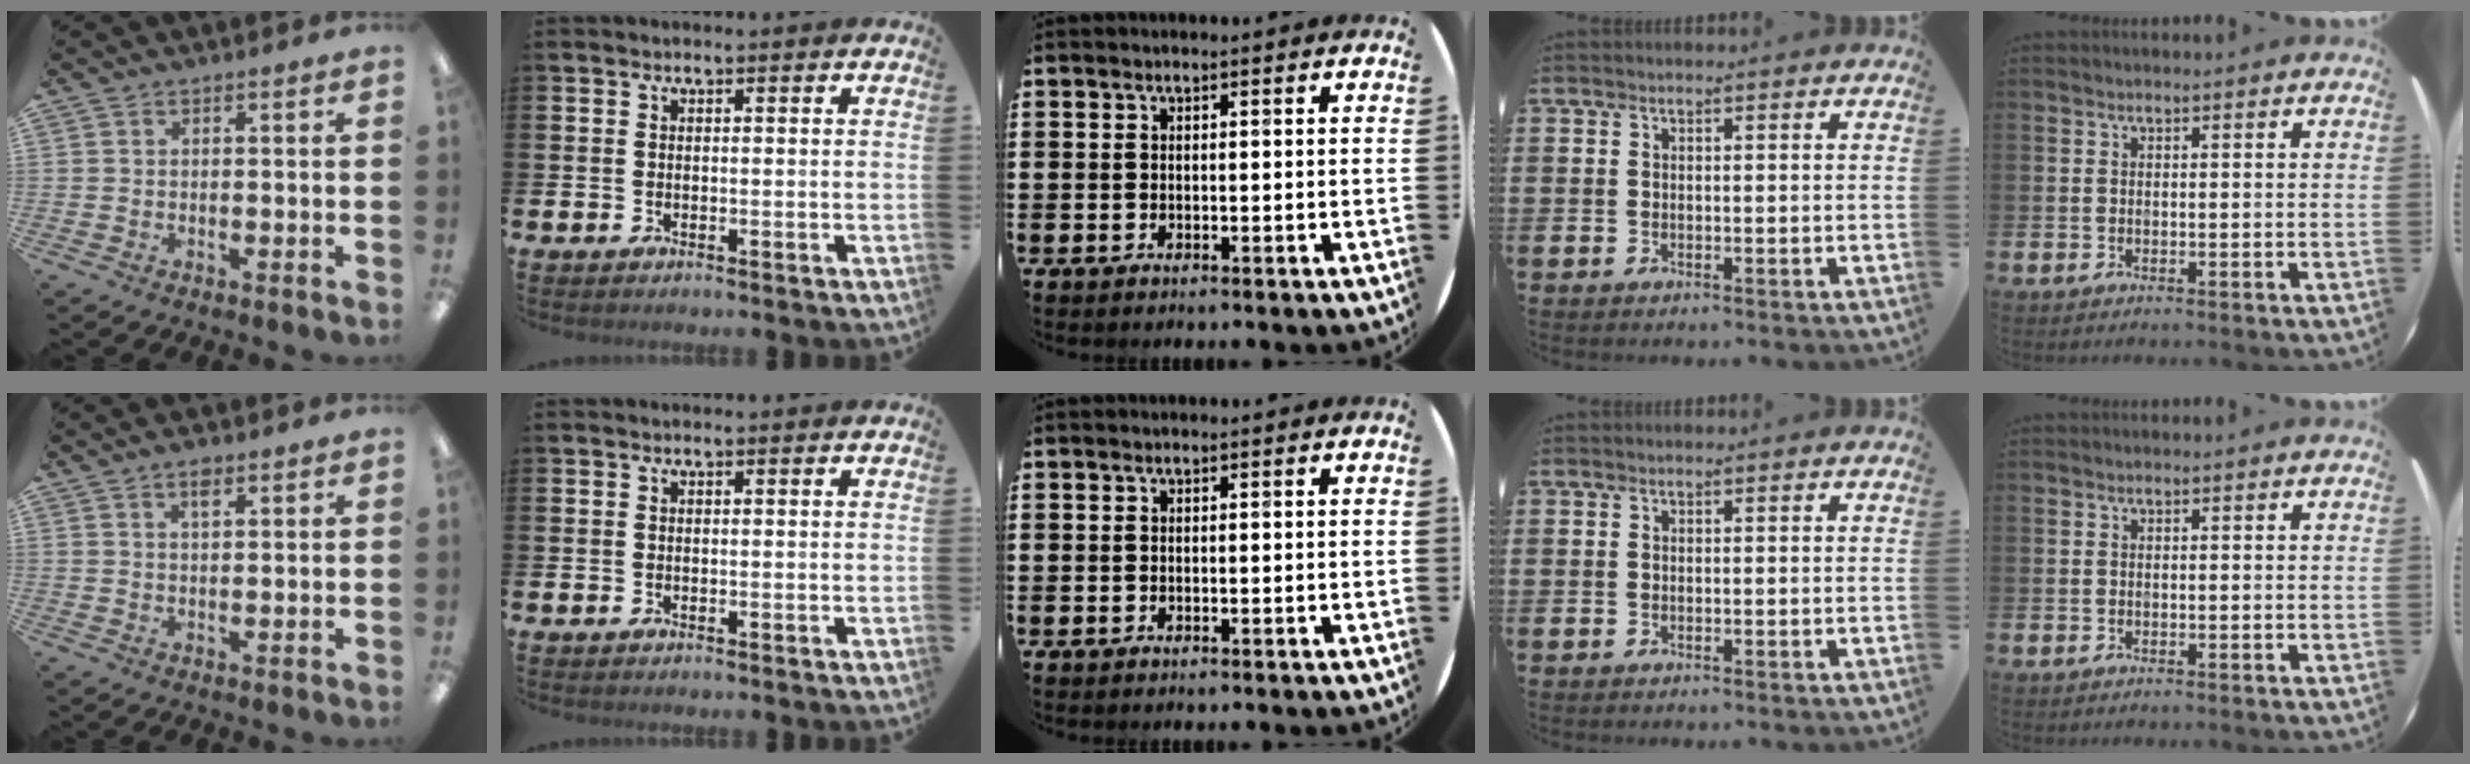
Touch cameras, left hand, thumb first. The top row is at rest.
{"thumb": {"total": 2.9, "force": [1.9, 1.2, 1.9], "torque": [-0.027, -0.003, 0.029]}}